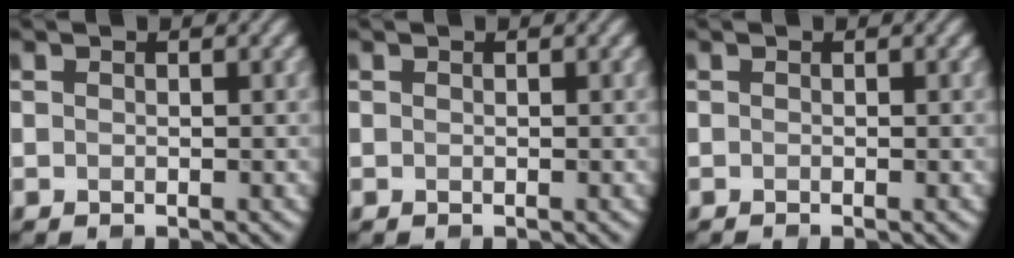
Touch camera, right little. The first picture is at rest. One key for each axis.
{"total": 0.0}
{"total": 0.7, "fx": -0.4, "fy": 0.2, "fz": 0.5, "tx": 0.002, "ty": -0.005, "tz": -0.007}